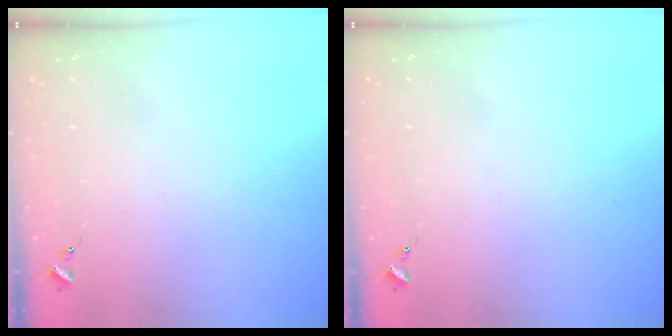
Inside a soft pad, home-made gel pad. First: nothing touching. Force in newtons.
{"total": 0.0}